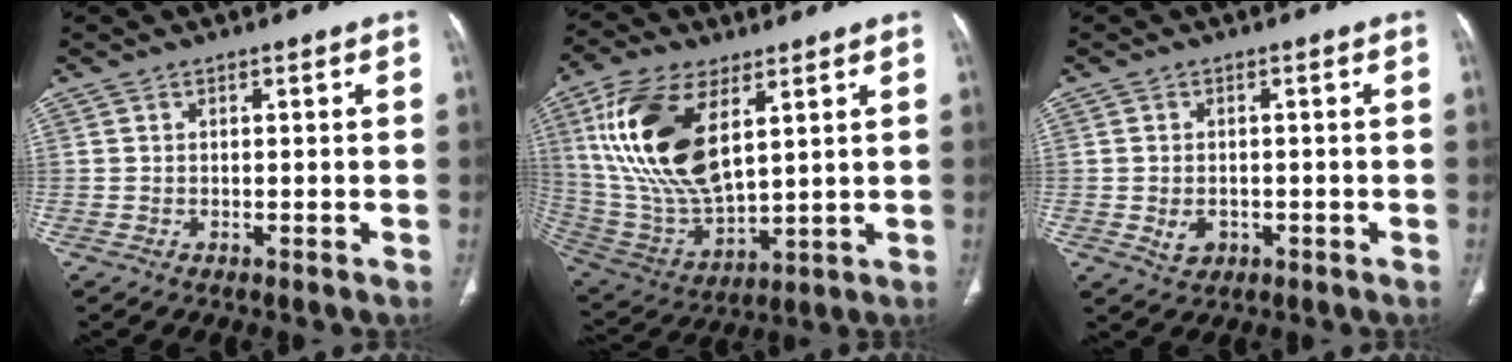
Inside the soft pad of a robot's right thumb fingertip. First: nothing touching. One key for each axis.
{"total": 20.4, "fx": 7.3, "fy": 10.0, "fz": 16.2, "tx": -0.318, "ty": -0.027, "tz": 0.149}
{"total": 3.3, "fx": -0.8, "fy": 2.5, "fz": 1.9, "tx": -0.027, "ty": 0.002, "tz": -0.005}